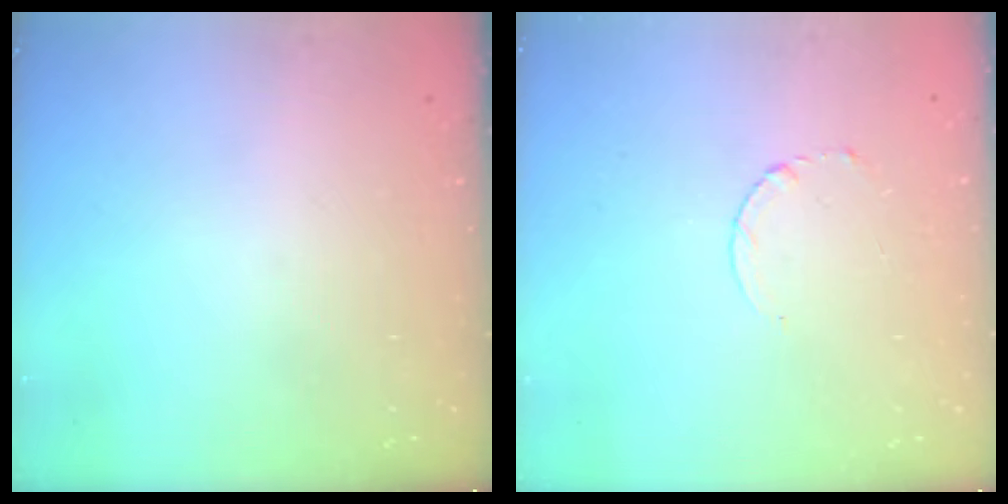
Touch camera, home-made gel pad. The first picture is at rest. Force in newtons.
{"total": 2.5, "press": 2.5, "slide": 0.3}